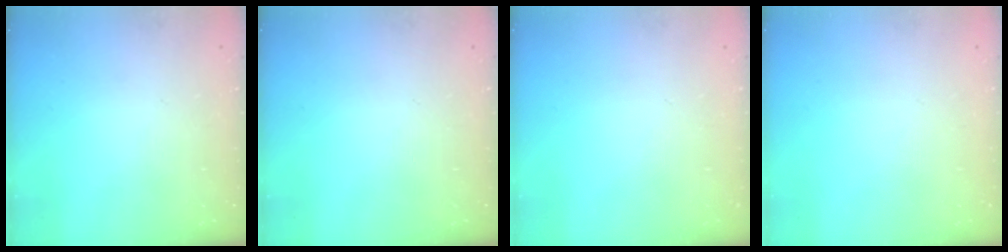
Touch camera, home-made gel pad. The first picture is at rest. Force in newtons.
{"total": 0.0}
{"total": 0.0}
{"total": 0.0}